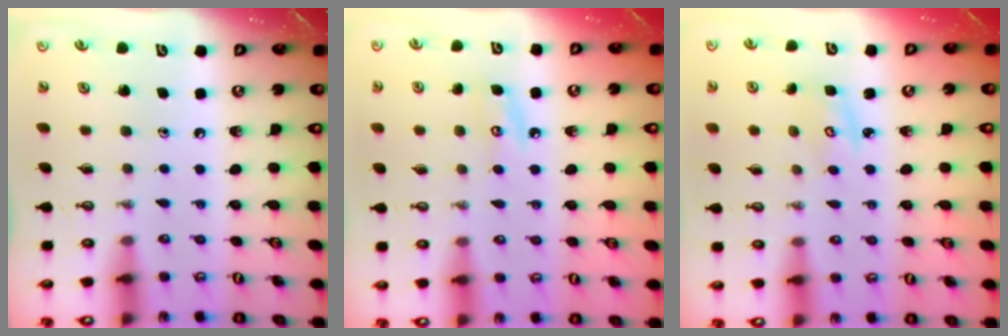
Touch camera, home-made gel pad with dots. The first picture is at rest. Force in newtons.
{"total": 5.7, "press": 5.7, "slide": 0.6}
{"total": 3.4, "press": 3.3, "slide": 0.5}